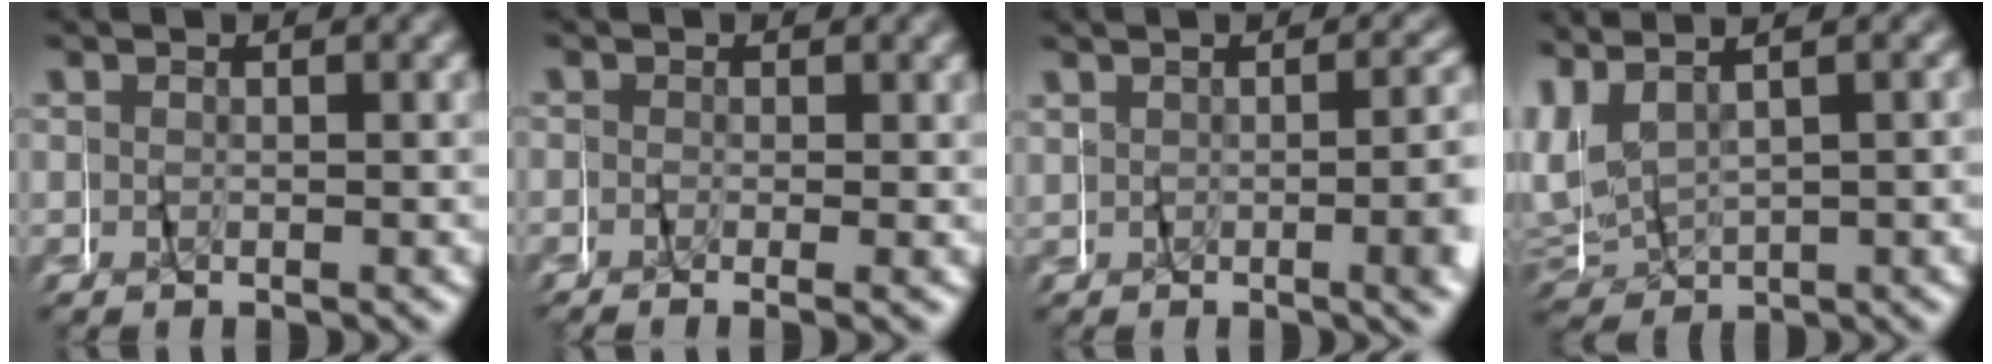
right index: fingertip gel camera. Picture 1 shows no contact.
{"total": 0.7, "force": [-0.3, 0.4, 0.5], "torque": [-0.002, -0.006, -0.008]}
{"total": 2.6, "force": [0.0, 0.3, 2.5], "torque": [-0.019, 0.012, -0.001]}
{"total": 6.4, "force": [1.1, 5.6, 2.7], "torque": [-0.105, -0.007, 0.021]}